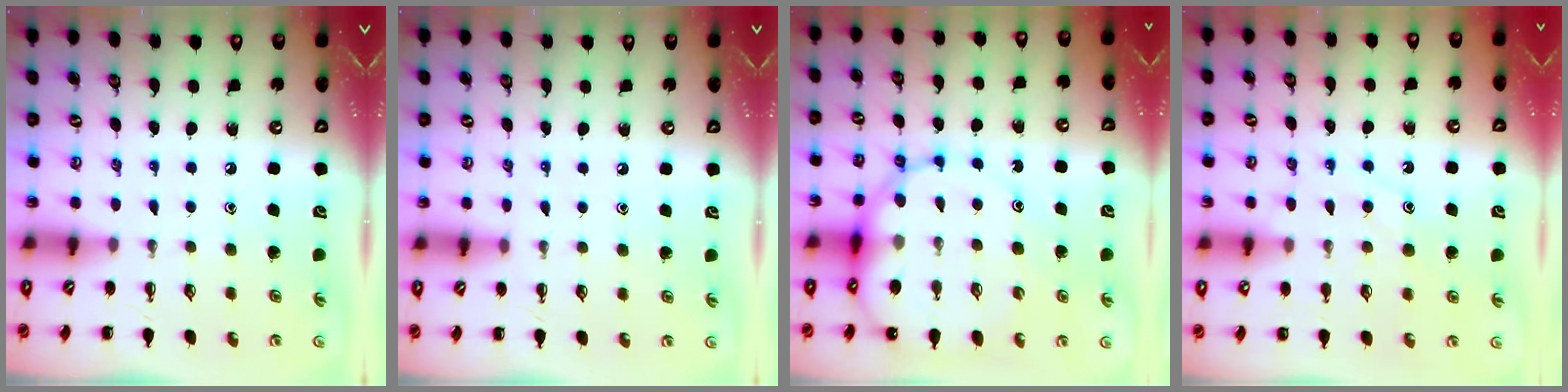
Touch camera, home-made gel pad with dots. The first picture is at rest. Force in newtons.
{"total": 6.5, "press": 6.1, "slide": 2.2}
{"total": 16.2, "press": 15.6, "slide": 4.3}
{"total": 12.0, "press": 12.0, "slide": 0.9}